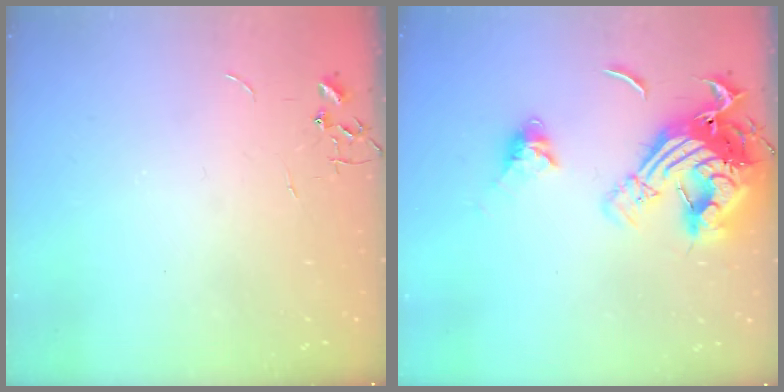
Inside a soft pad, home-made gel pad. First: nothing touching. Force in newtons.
{"total": 20.1, "press": 20.0, "slide": 2.2}